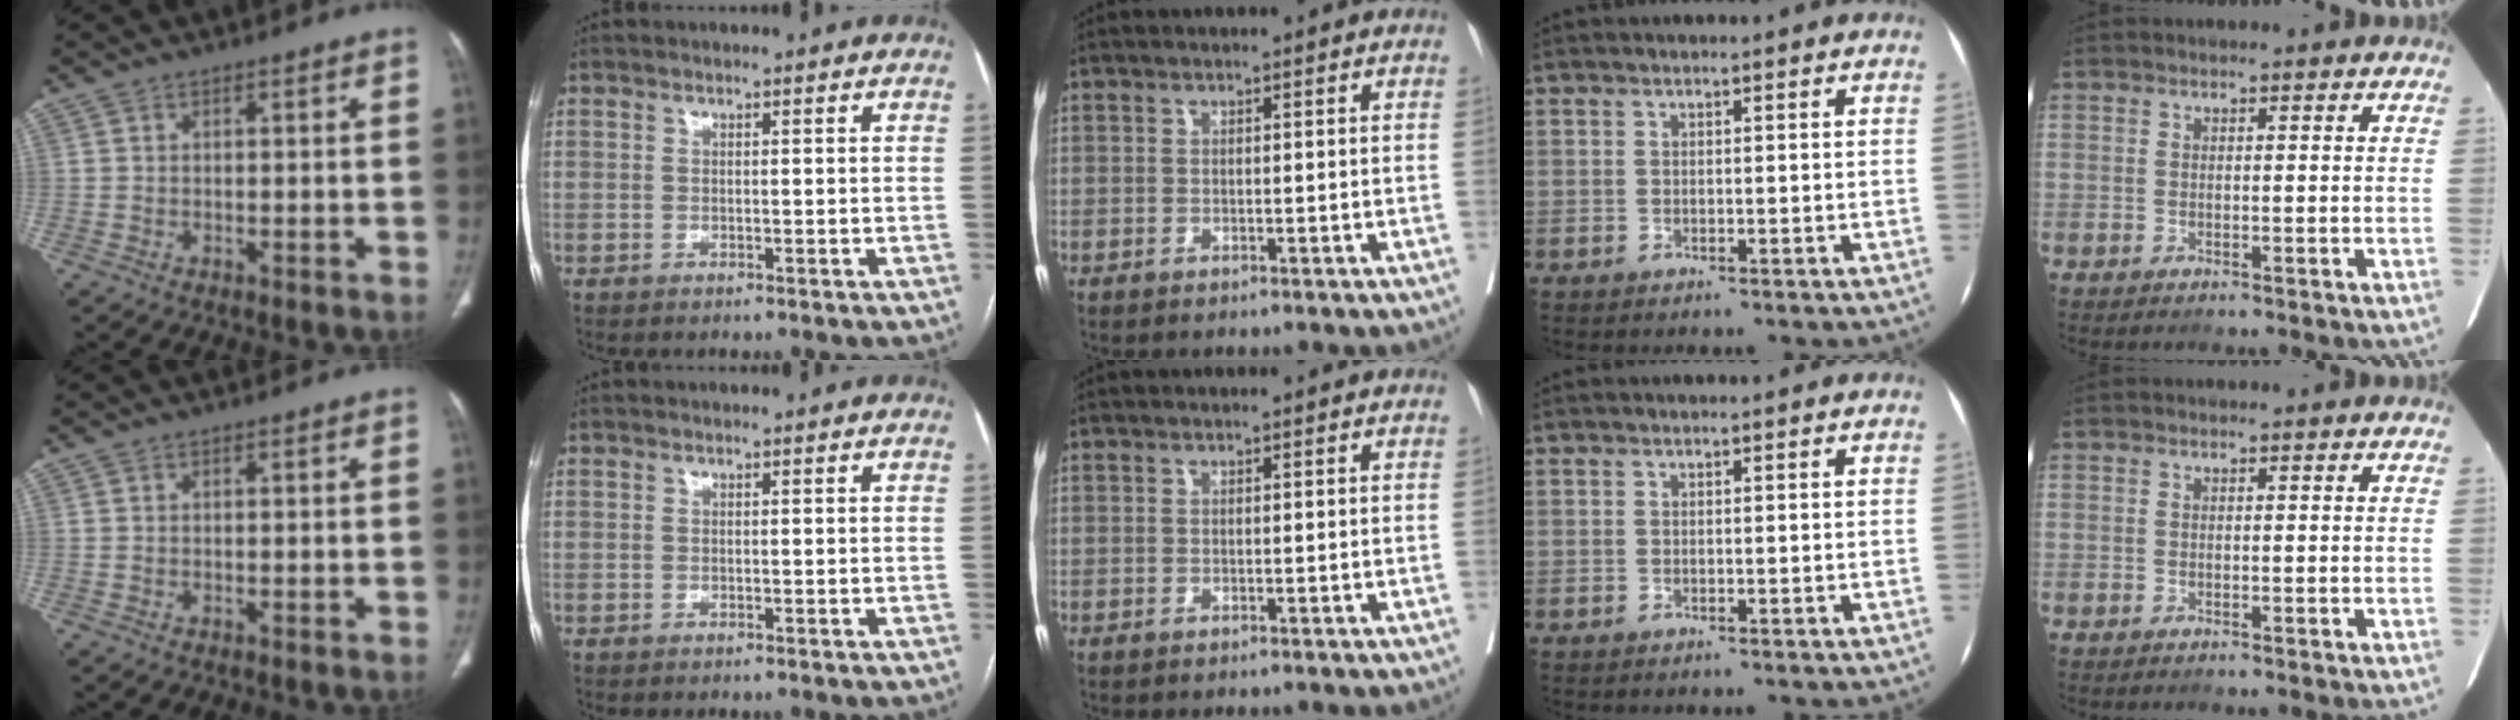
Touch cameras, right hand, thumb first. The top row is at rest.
{}